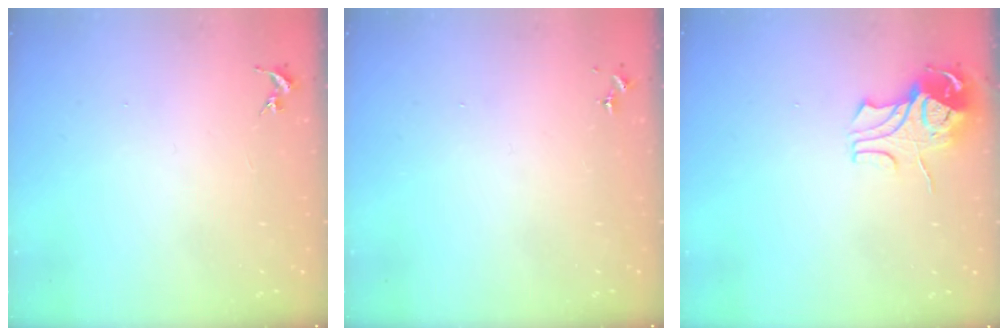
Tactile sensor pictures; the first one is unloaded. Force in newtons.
{"total": 0.0}
{"total": 9.4, "press": 9.4, "slide": 1.1}